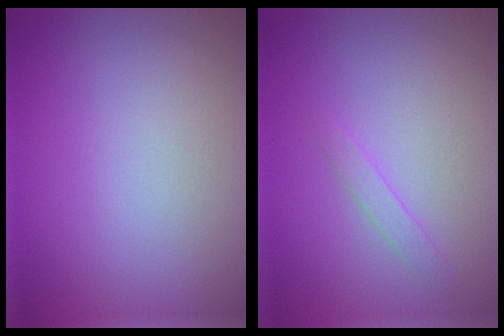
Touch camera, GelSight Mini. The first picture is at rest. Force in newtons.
{"total": 1.0, "press": 1.0, "slide": 0.0}